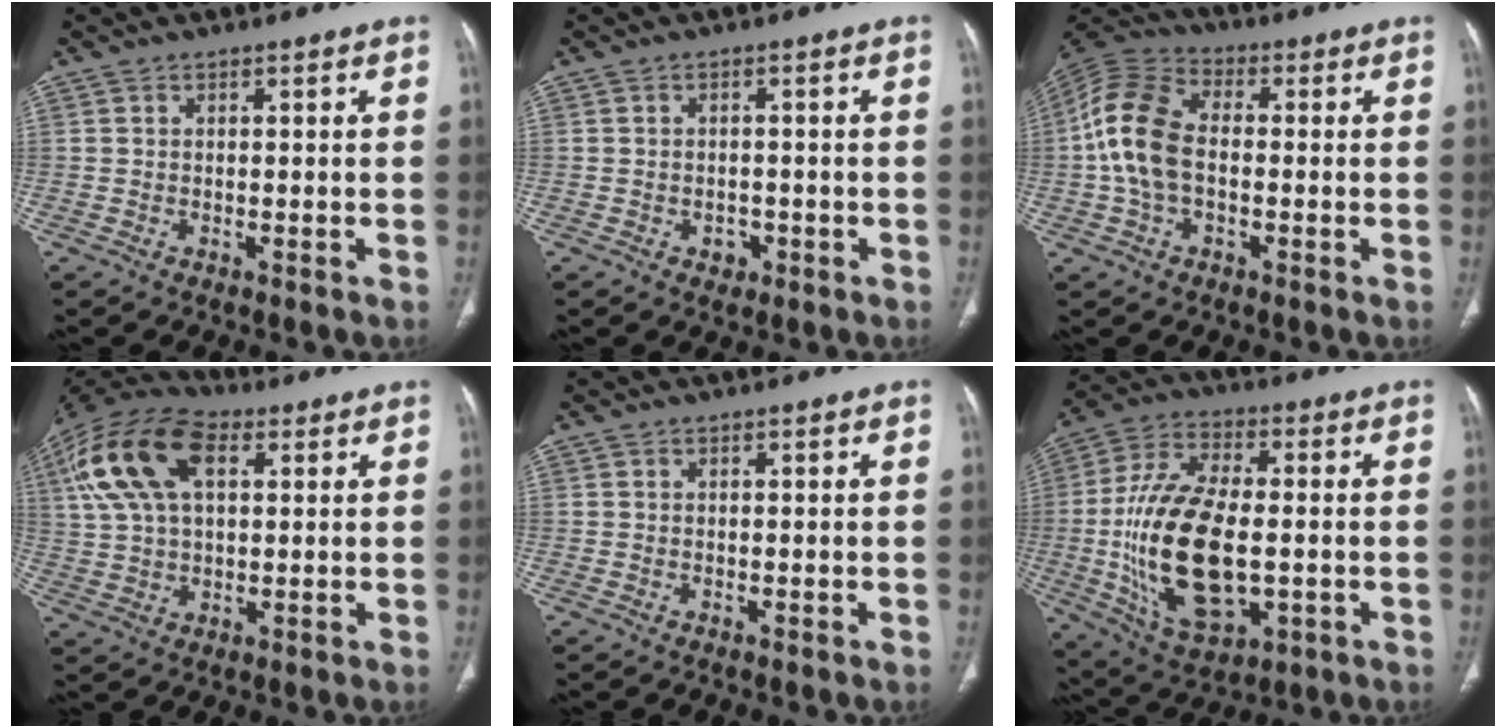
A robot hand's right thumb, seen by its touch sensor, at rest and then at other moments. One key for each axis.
{"total": 2.1, "fx": -0.9, "fy": 1.7, "fz": 0.9, "tx": -0.005, "ty": 0.005, "tz": -0.008}
{"total": 12.6, "fx": -0.7, "fy": 7.9, "fz": 9.8, "tx": -0.207, "ty": 0.029, "tz": -0.021}
{"total": 17.5, "fx": 6.0, "fy": 9.8, "fz": 13.2, "tx": -0.259, "ty": 0.019, "tz": 0.104}
{"total": 0.0}
{"total": 22.4, "fx": -2.3, "fy": 11.4, "fz": 19.1, "tx": -0.372, "ty": 0.002, "tz": -0.026}